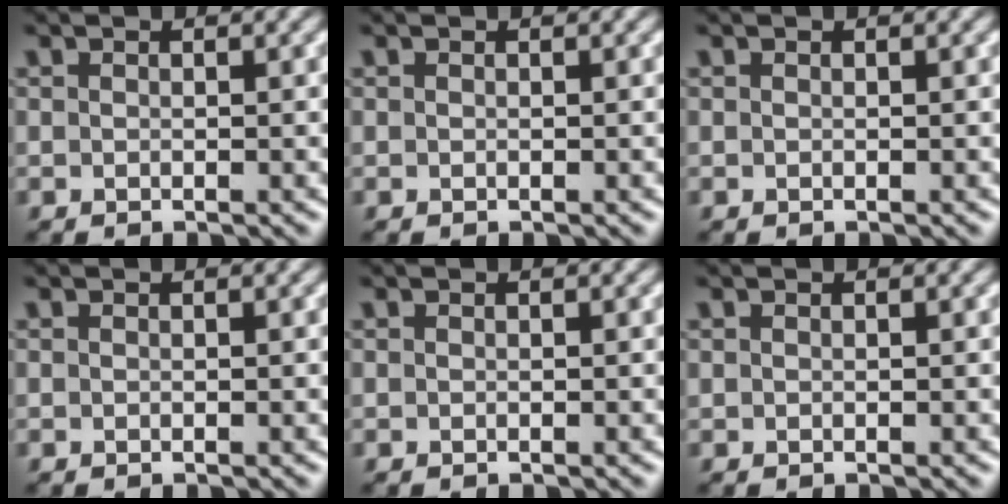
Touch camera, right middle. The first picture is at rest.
{"total": 0.0}
{"total": 0.0}
{"total": 0.0}
{"total": 0.0}
{"total": 0.0}